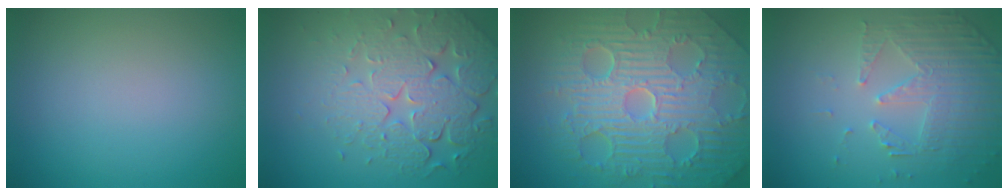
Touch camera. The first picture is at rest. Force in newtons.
{"total": 7.4, "press": 5.4, "slide": 5.1}
{"total": 11.2, "press": 7.2, "slide": 8.6}
{"total": 5.1, "press": 3.6, "slide": 3.6}